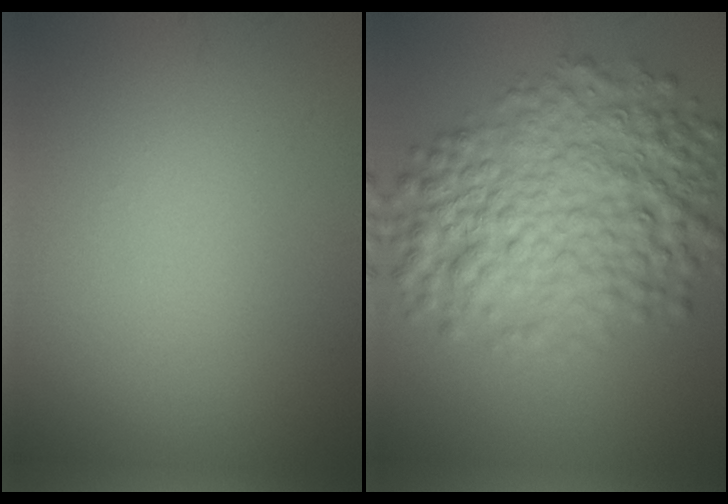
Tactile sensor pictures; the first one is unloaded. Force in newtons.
{"total": 8.5, "press": 8.5, "slide": 0.0}